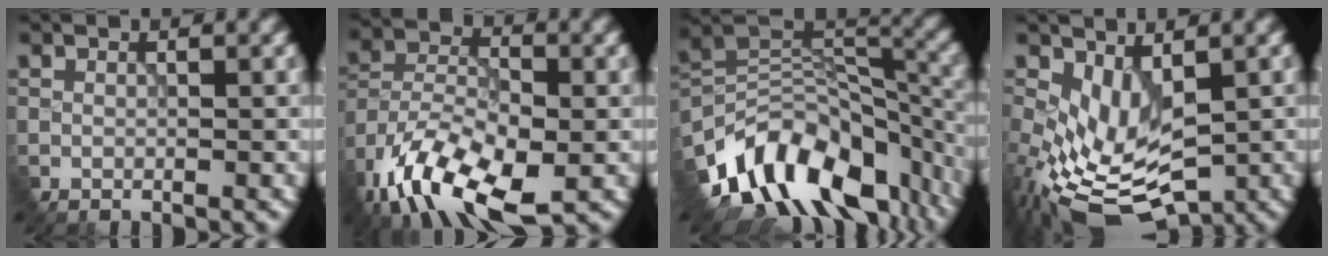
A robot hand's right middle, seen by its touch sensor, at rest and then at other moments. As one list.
[{"total": 11.8, "force": [-7.1, 5.3, 7.9], "torque": [-0.159, -0.004, -0.134]}, {"total": 13.1, "force": [-8.0, 7.4, 7.2], "torque": [-0.136, 0.014, -0.135]}, {"total": 6.3, "force": [-1.4, 3.6, 5.0], "torque": [-0.120, -0.011, -0.019]}]